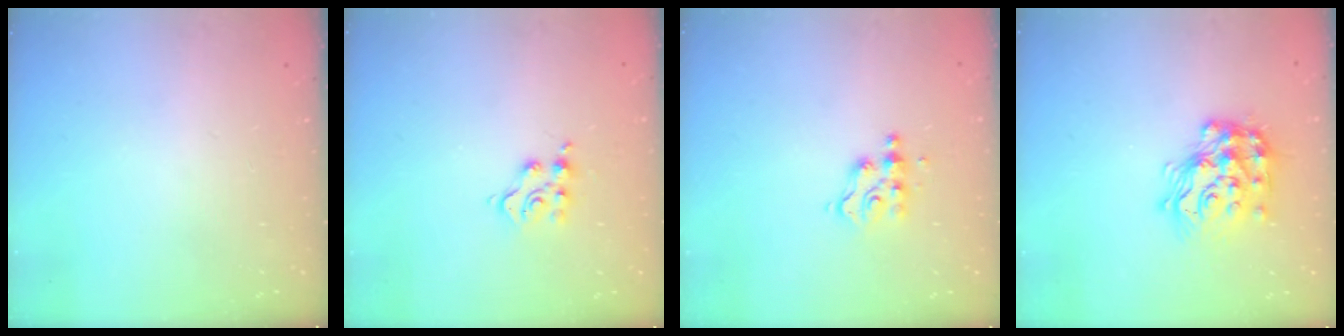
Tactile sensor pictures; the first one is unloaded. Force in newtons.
{"total": 5.6, "press": 5.6, "slide": 0.1}
{"total": 4.8, "press": 4.8, "slide": 0.5}
{"total": 17.9, "press": 17.8, "slide": 1.2}